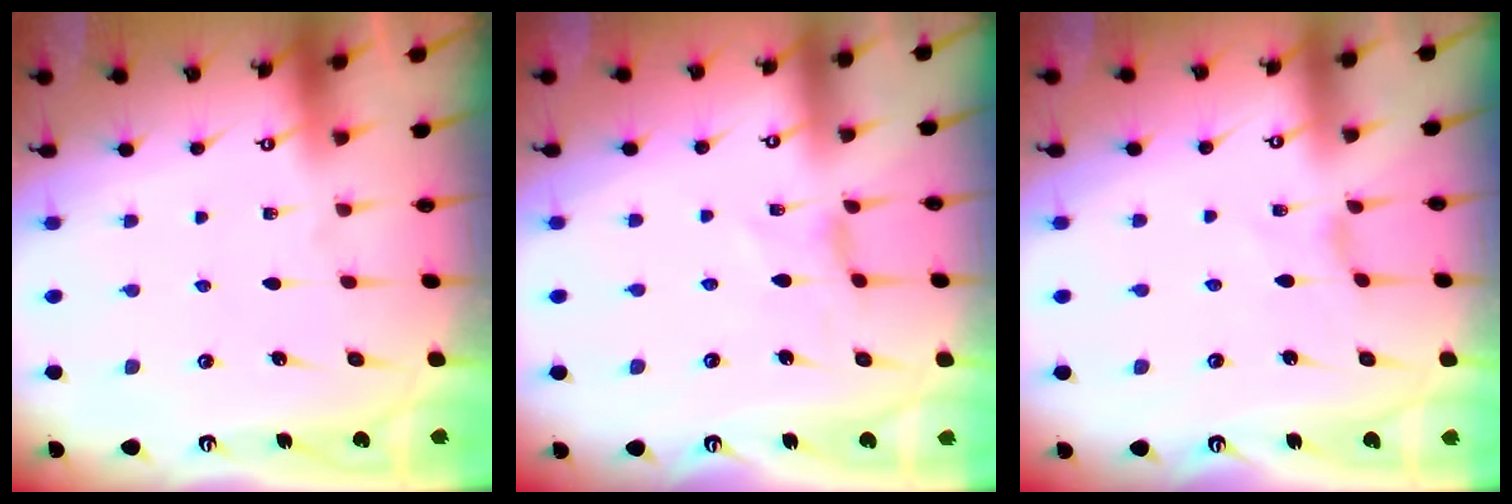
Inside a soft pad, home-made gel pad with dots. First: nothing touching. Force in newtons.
{"total": 1.4, "press": 1.4, "slide": 0.3}
{"total": 0.0}